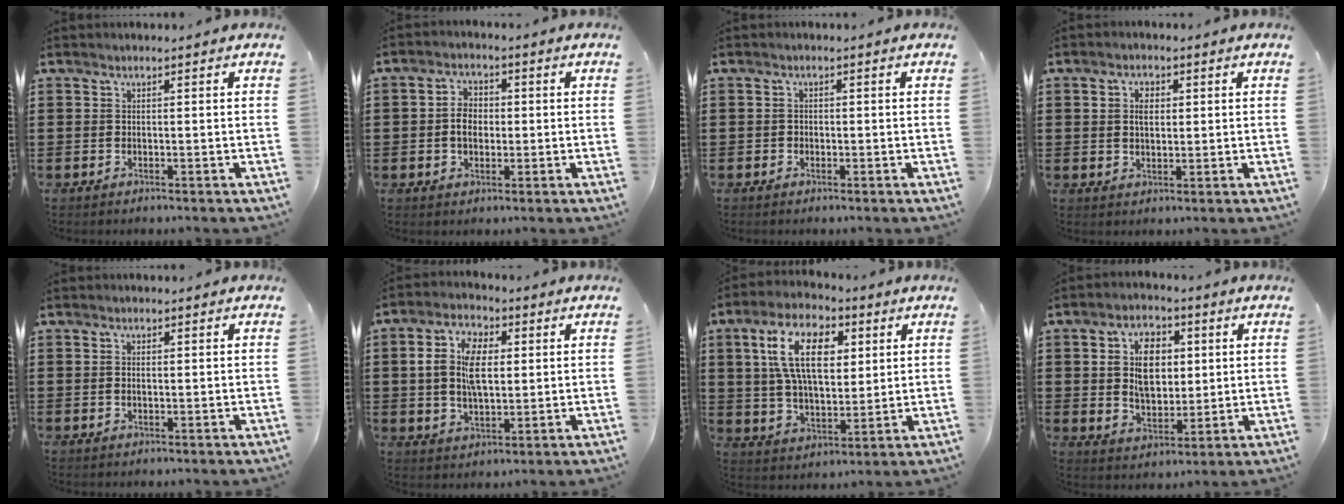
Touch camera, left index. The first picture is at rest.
{"total": 3.8, "force": [-0.2, 2.7, 2.7], "torque": [-0.057, 0.009, -0.007]}
{"total": 0.7, "force": [-0.5, 0.6, 0.0], "torque": [-0.003, 0.003, -0.011]}
{"total": 2.8, "force": [0.8, 1.9, 1.9], "torque": [-0.034, 0.009, 0.011]}
{"total": 0.9, "force": [0.1, 0.5, 0.8], "torque": [-0.018, 0.002, 0.001]}
{"total": 8.5, "force": [1.4, 4.8, 6.8], "torque": [-0.146, 0.011, 0.019]}
{"total": 12.6, "force": [4.7, 6.5, 9.7], "torque": [-0.203, 0.016, 0.083]}
{"total": 8.0, "force": [1.9, 5.1, 5.8], "torque": [-0.111, 0.014, 0.029]}